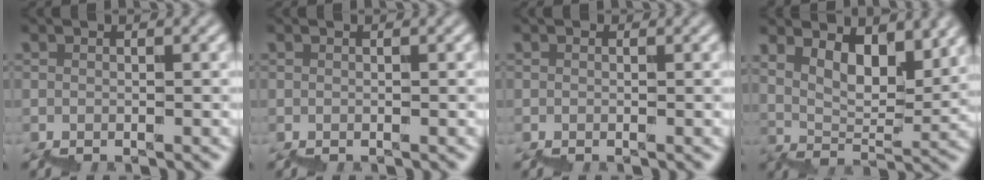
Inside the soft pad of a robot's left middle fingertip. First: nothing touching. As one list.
[{"total": 0.0}, {"total": 0.0}, {"total": 5.6, "force": [5.3, 1.1, 1.5], "torque": [-0.019, -0.001, 0.099]}]